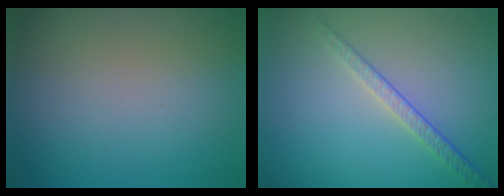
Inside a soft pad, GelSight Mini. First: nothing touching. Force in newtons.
{"total": 2.1, "press": 1.6, "slide": 1.4}